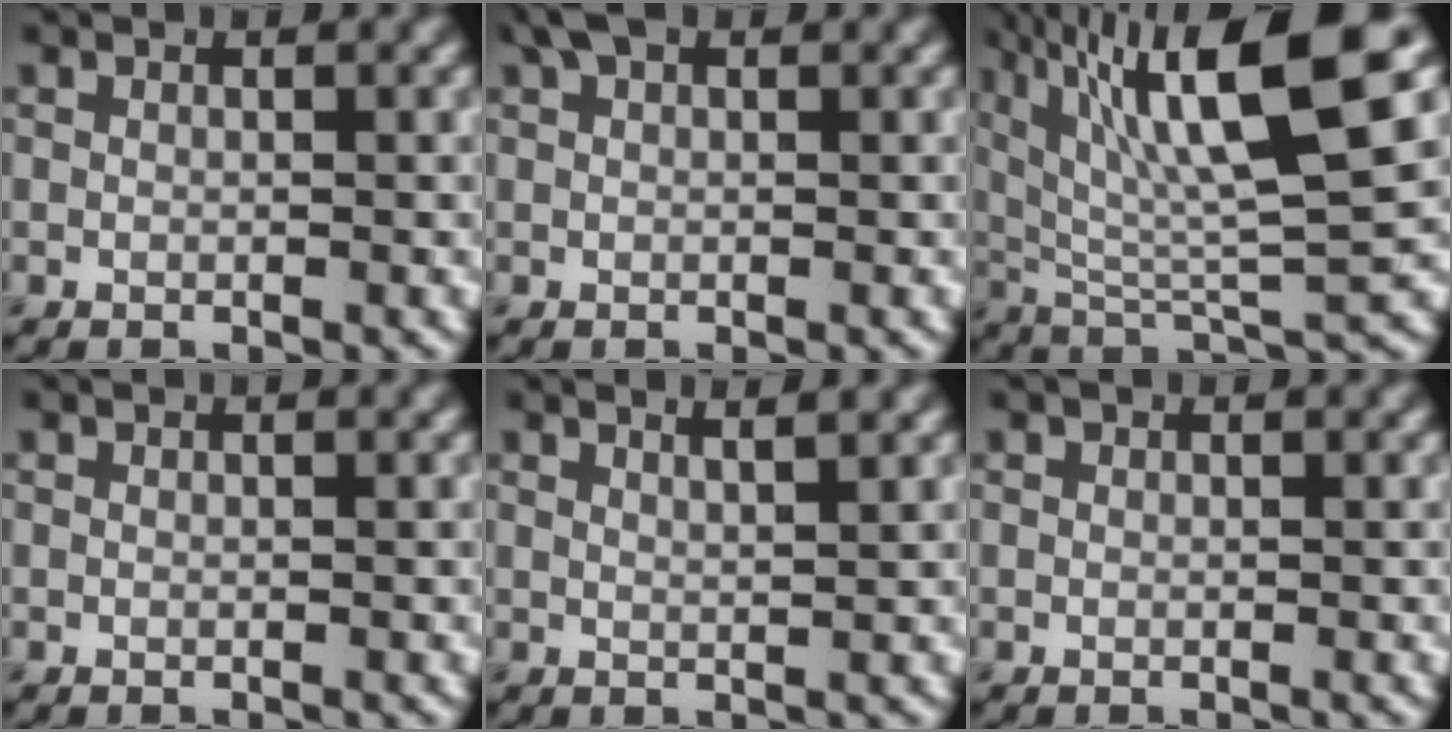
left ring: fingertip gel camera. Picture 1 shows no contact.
{"total": 1.8, "force": [1.2, 0.8, 1.1], "torque": [-0.017, 0.009, 0.020]}
{"total": 13.0, "force": [5.6, 2.6, 11.4], "torque": [-0.190, 0.015, 0.099]}
{"total": 0.0}
{"total": 2.9, "force": [2.0, 1.0, 1.8], "torque": [0.005, 0.016, -0.001]}
{"total": 0.0}